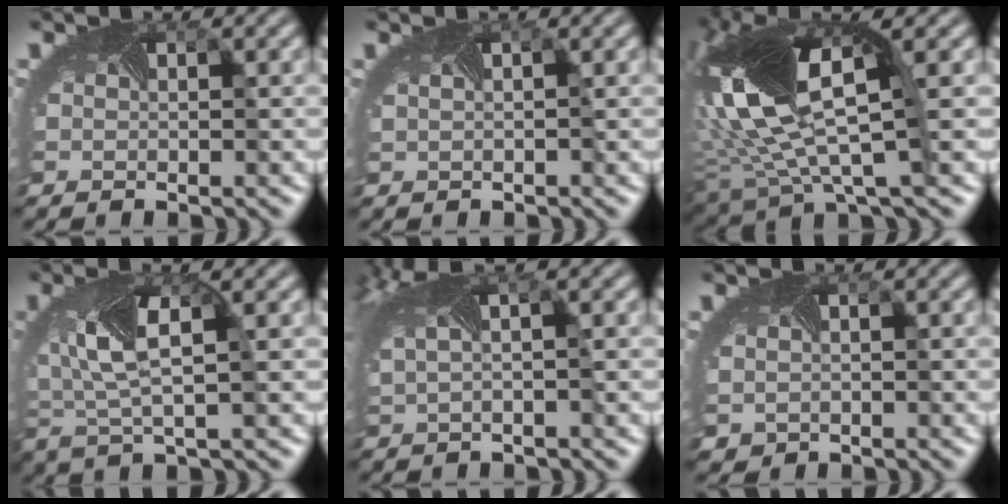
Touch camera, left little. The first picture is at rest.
{"total": 1.9, "force": [0.8, 0.9, 1.5], "torque": [-0.002, 0.012, -0.005]}
{"total": 13.8, "force": [2.3, 4.7, 12.8], "torque": [-0.278, -0.003, 0.039]}
{"total": 5.0, "force": [0.7, 1.8, 4.6], "torque": [-0.114, -0.002, 0.011]}
{"total": 6.7, "force": [2.6, 2.6, 5.6], "torque": [-0.142, 0.029, 0.054]}
{"total": 0.8, "force": [-0.1, 0.8, 0.0], "torque": [0.000, -0.007, 0.002]}